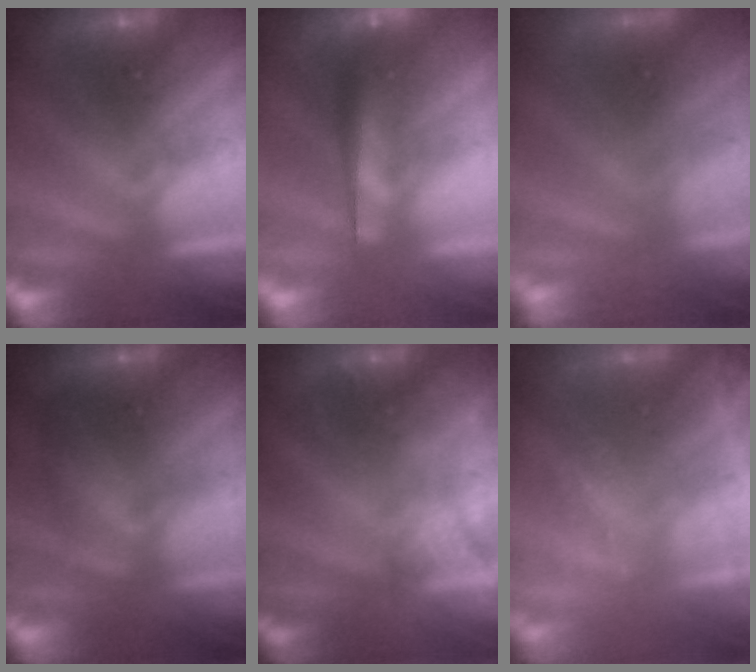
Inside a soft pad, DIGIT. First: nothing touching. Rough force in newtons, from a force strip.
{"total": 6.9}
{"total": 6.9}
{"total": 2.1}
{"total": 2.2}
{"total": 2.4}